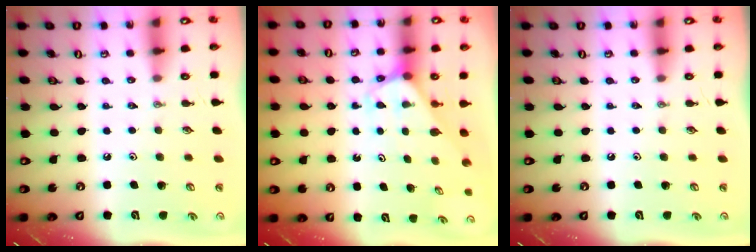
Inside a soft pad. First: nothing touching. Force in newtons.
{"total": 2.4, "press": 2.4, "slide": 0.1}
{"total": 0.0}